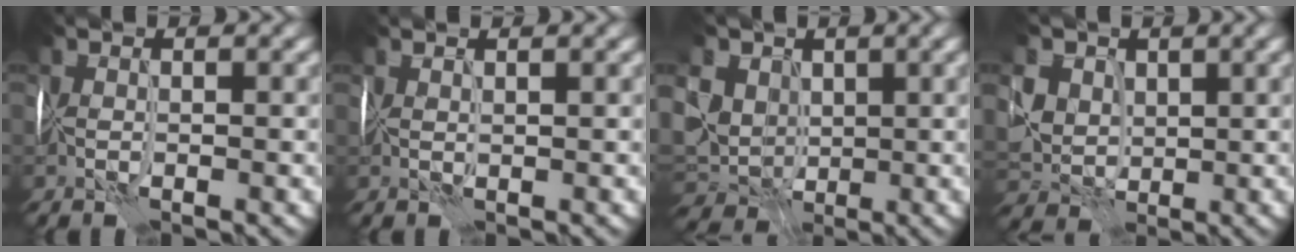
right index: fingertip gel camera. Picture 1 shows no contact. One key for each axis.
{"total": 1.4, "fx": 1.3, "fy": -0.1, "fz": 0.3, "tx": 0.001, "ty": 0.008, "tz": 0.024}
{"total": 8.7, "fx": 3.3, "fy": 7.4, "fz": 3.1, "tx": -0.080, "ty": 0.024, "tz": 0.036}
{"total": 5.9, "fx": 3.2, "fy": 4.8, "fz": 1.3, "tx": -0.041, "ty": 0.028, "tz": 0.054}